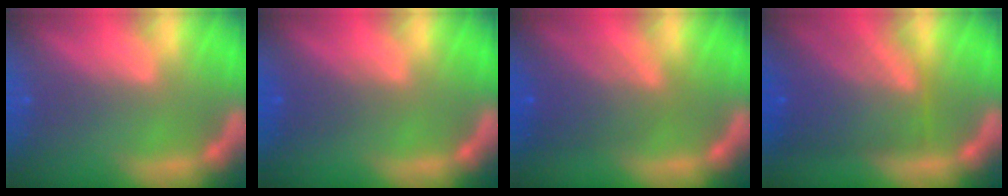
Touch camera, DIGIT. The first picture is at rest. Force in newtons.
{"total": 2.0}
{"total": 5.5}
{"total": 8.6}